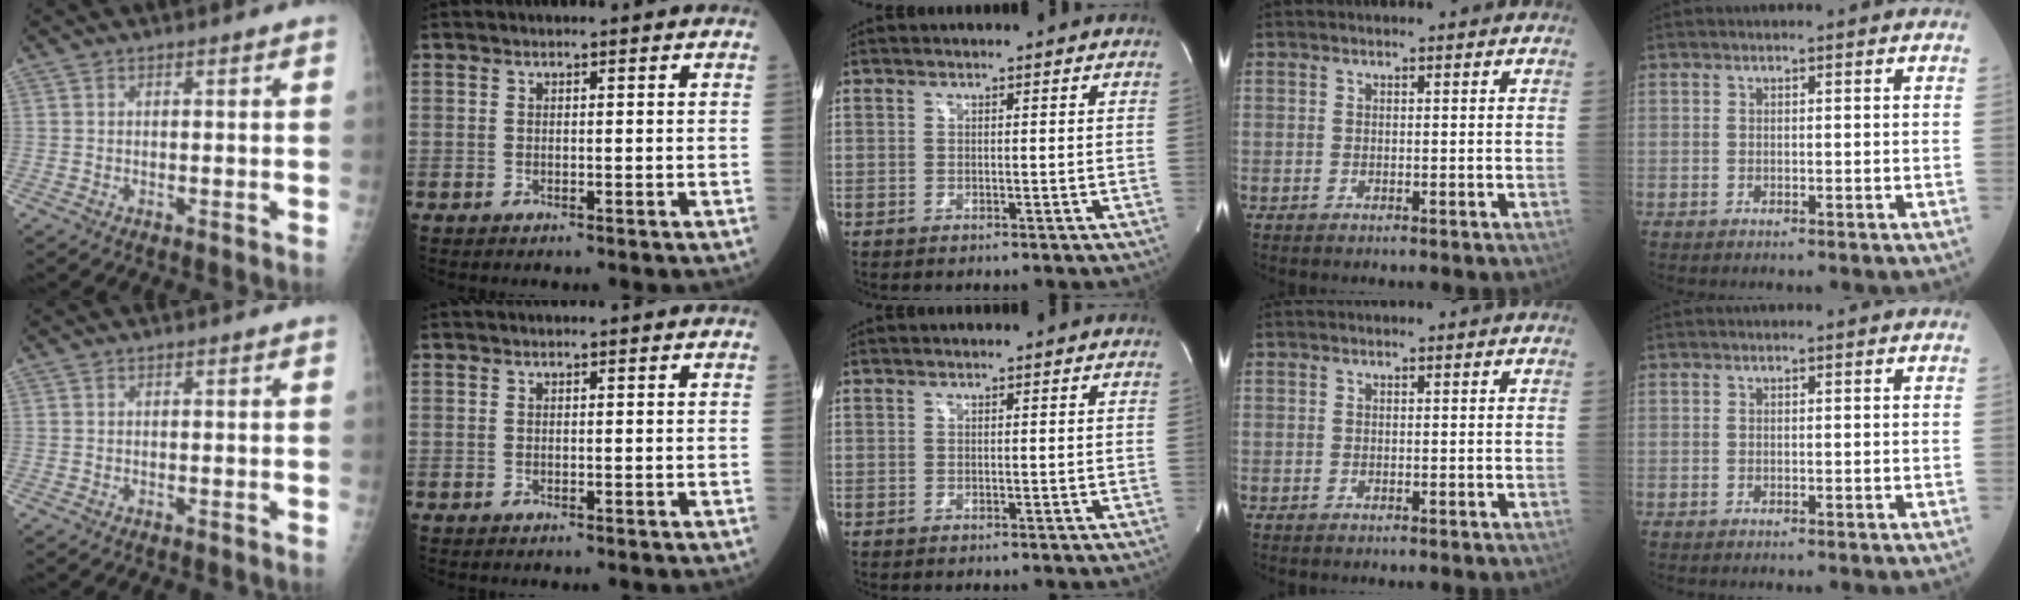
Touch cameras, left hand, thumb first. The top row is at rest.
{}